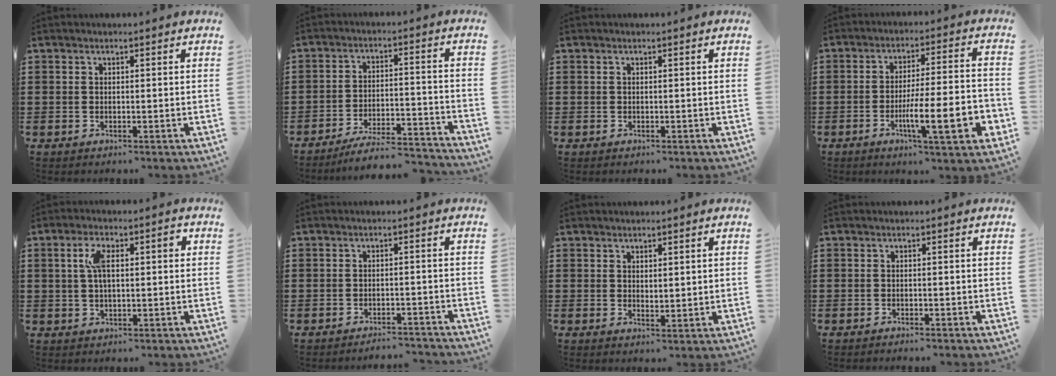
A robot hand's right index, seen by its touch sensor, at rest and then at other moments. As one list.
[{"total": 6.9, "force": [-6.4, 0.7, 2.7], "torque": [-0.051, 0.003, -0.123]}, {"total": 0.0}, {"total": 12.3, "force": [-4.1, 2.2, 11.4], "torque": [-0.197, -0.010, -0.074]}, {"total": 5.6, "force": [1.0, 2.0, 5.1], "torque": [-0.093, 0.009, 0.012]}, {"total": 2.4, "force": [-2.4, 0.0, 0.1], "torque": [-0.007, 0.000, -0.051]}, {"total": 1.3, "force": [1.2, 0.5, 0.4], "torque": [-0.008, 0.004, 0.021]}, {"total": 0.7, "force": [-0.7, 0.0, 0.1], "torque": [-0.005, -0.001, -0.013]}]